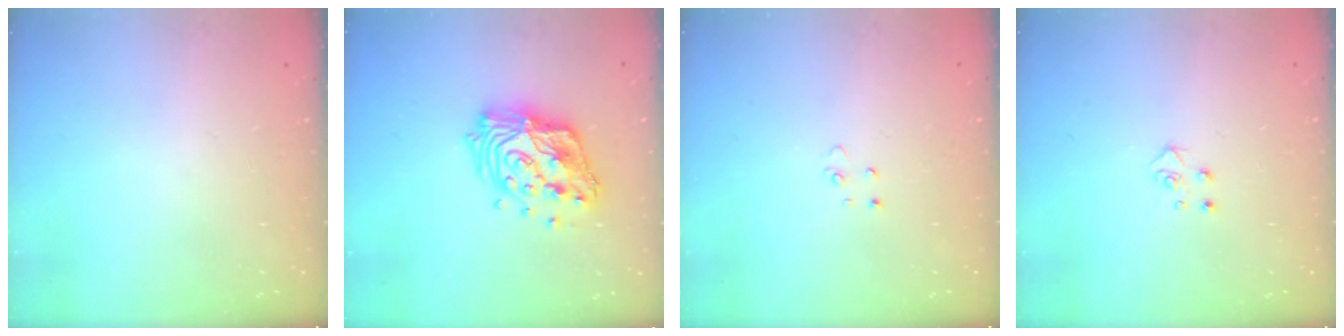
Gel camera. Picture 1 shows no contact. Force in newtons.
{"total": 15.9, "press": 15.9, "slide": 1.0}
{"total": 2.6, "press": 2.6, "slide": 0.2}
{"total": 3.9, "press": 3.9, "slide": 0.4}